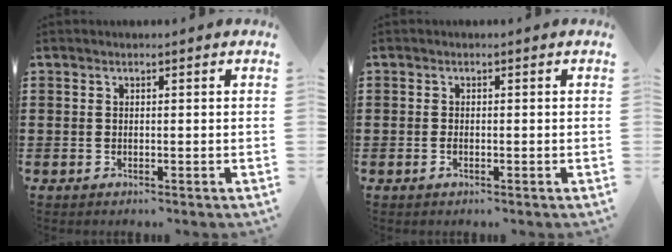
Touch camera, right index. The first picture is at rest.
{"total": 0.8, "force": [-0.4, 0.2, 0.6], "torque": [-0.014, -0.005, -0.007]}